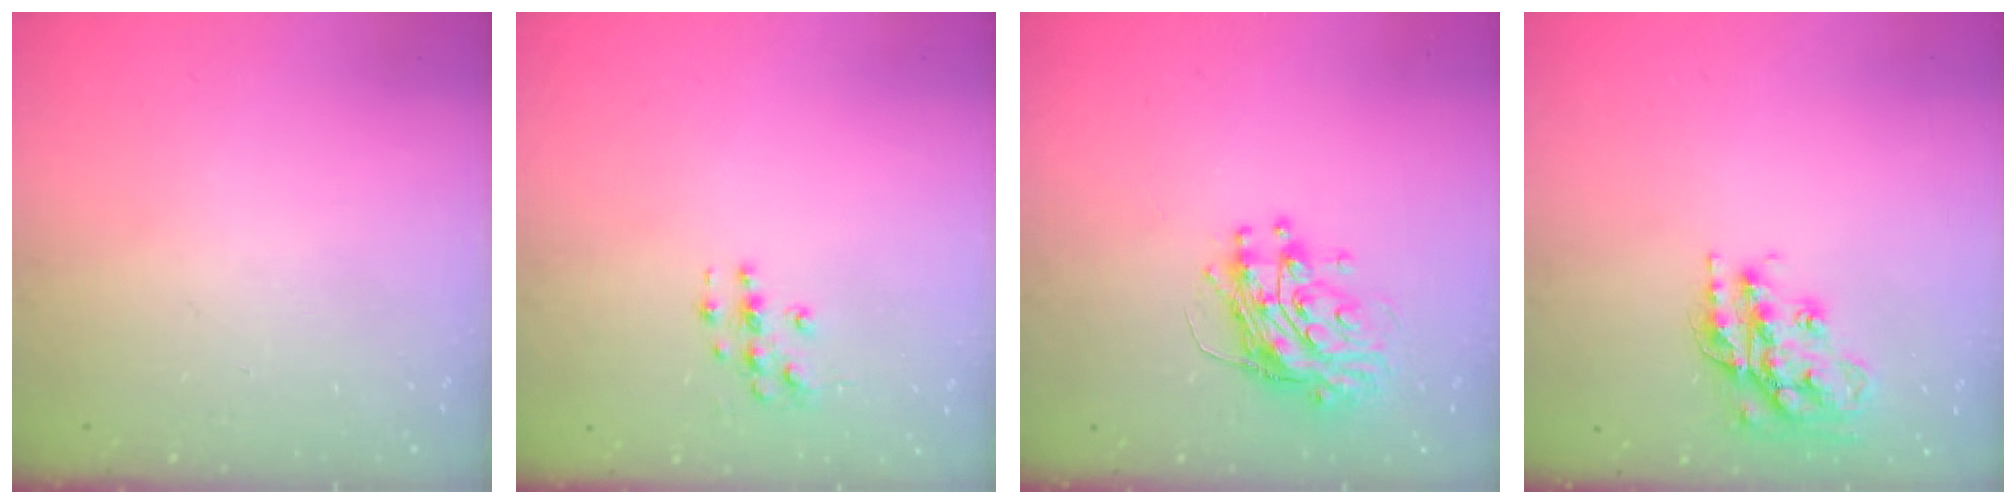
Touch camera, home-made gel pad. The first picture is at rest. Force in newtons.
{"total": 3.4, "press": 3.4, "slide": 0.2}
{"total": 11.4, "press": 11.3, "slide": 1.1}
{"total": 17.1, "press": 17.1, "slide": 1.4}